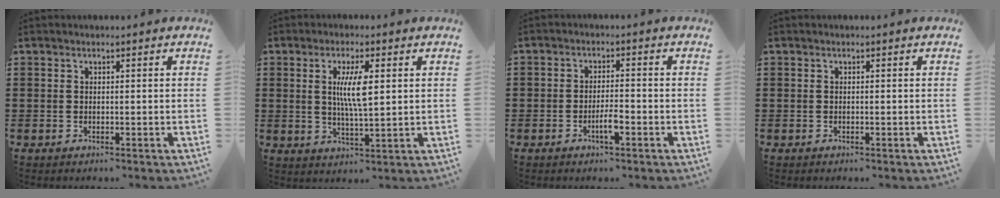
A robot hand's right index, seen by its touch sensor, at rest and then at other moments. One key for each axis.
{"total": 6.3, "fx": 1.3, "fy": 1.4, "fz": 6.0, "tx": -0.126, "ty": 0.000, "tz": 0.018}
{"total": 3.2, "fx": -1.5, "fy": 0.9, "fz": 2.6, "tx": -0.046, "ty": 0.004, "tz": -0.028}
{"total": 0.0}